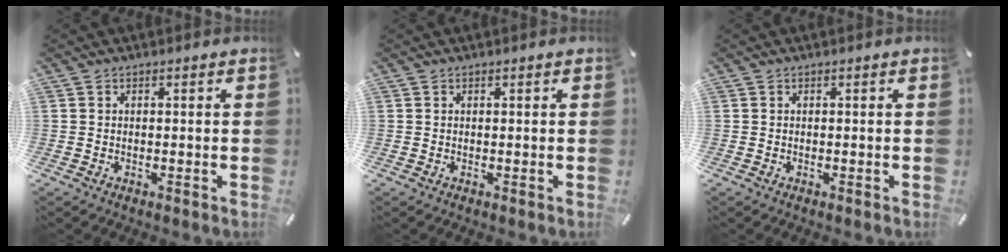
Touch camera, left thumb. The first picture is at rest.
{"total": 0.0}
{"total": 0.0}